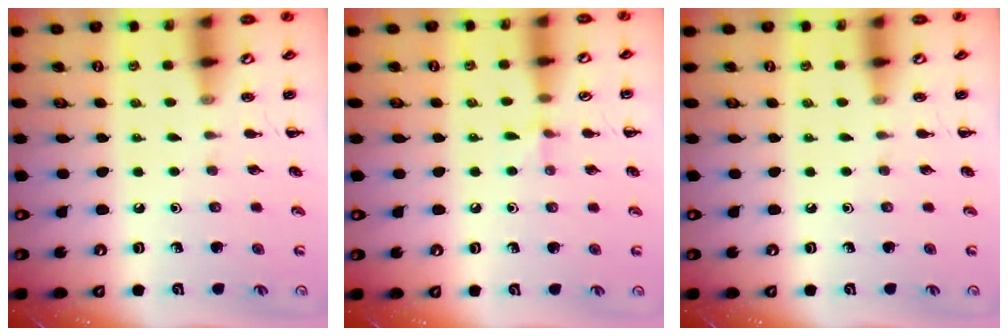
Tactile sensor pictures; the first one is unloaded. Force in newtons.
{"total": 5.0, "press": 4.6, "slide": 1.8}
{"total": 0.0}